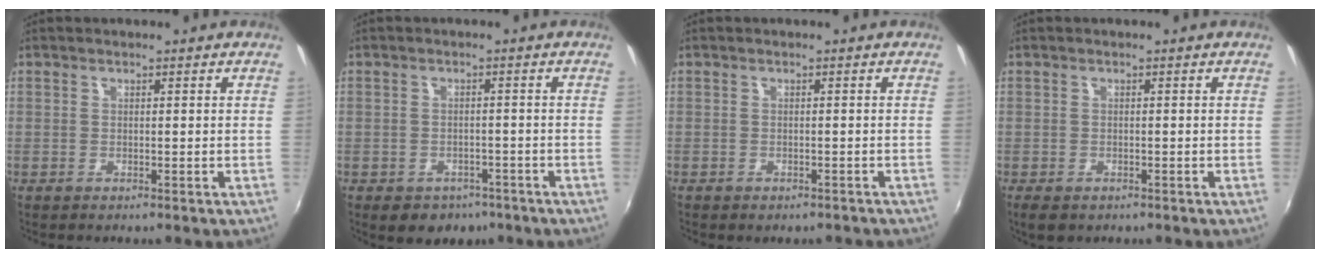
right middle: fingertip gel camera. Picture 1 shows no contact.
{"total": 6.7, "force": [-4.3, 4.6, 2.3], "torque": [-0.054, -0.004, -0.052]}
{"total": 2.7, "force": [-2.2, 1.1, 1.0], "torque": [-0.020, -0.013, -0.028]}
{"total": 3.2, "force": [-2.0, 1.8, 1.7], "torque": [-0.037, -0.014, -0.031]}